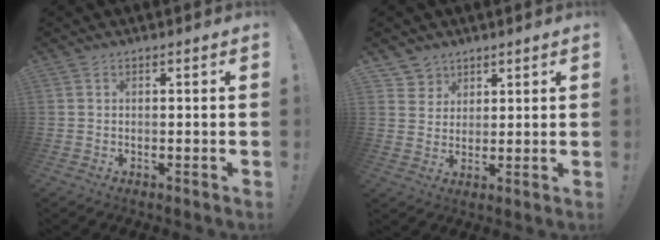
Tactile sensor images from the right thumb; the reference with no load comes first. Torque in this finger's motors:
{"motor_torque": [0.03, -0.21, 0.09, 0.19, -0.05]}